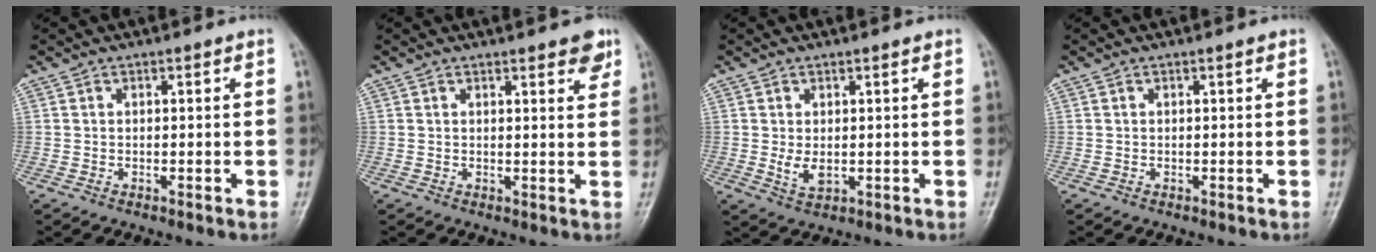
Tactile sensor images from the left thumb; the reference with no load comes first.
{"total": 4.4, "force": [2.8, 1.6, 2.9], "torque": [-0.018, -0.013, 0.032]}
{"total": 3.7, "force": [0.2, 2.2, 2.9], "torque": [-0.044, -0.010, 0.010]}
{"total": 0.0}